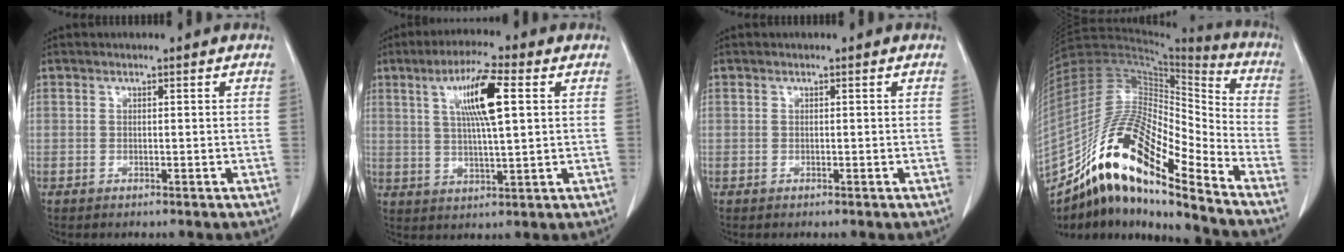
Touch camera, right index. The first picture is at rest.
{"total": 9.5, "force": [2.9, 0.9, 8.9], "torque": [-0.163, 0.008, 0.052]}
{"total": 0.0}
{"total": 20.7, "force": [-14.0, 4.0, 14.7], "torque": [-0.302, 0.012, -0.254]}